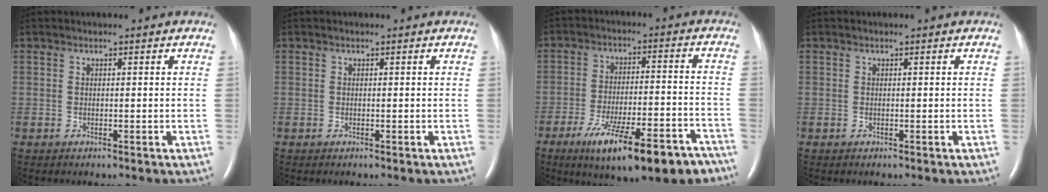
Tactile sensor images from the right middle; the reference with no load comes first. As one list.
[{"total": 0.0}, {"total": 17.0, "force": [-11.4, 3.8, 12.0], "torque": [-0.146, -0.006, -0.173]}, {"total": 0.0}]